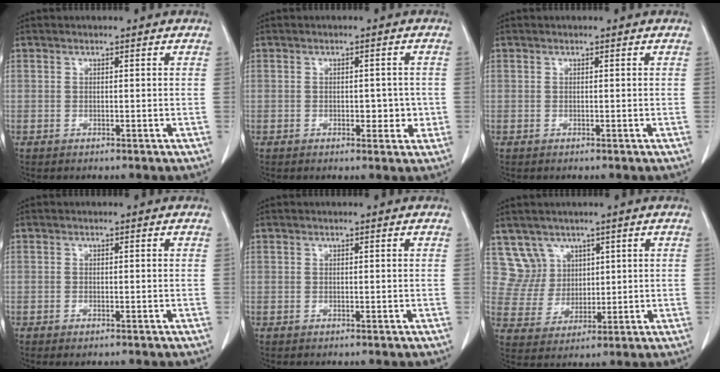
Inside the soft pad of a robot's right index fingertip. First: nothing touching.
{"total": 3.2, "force": [-0.4, 2.0, 2.4], "torque": [-0.022, 0.005, -0.001]}
{"total": 0.0}
{"total": 1.1, "force": [-0.8, 0.3, 0.8], "torque": [-0.014, -0.002, -0.009]}
{"total": 0.0}
{"total": 6.1, "force": [3.7, 4.8, -0.5], "torque": [0.009, 0.010, 0.083]}